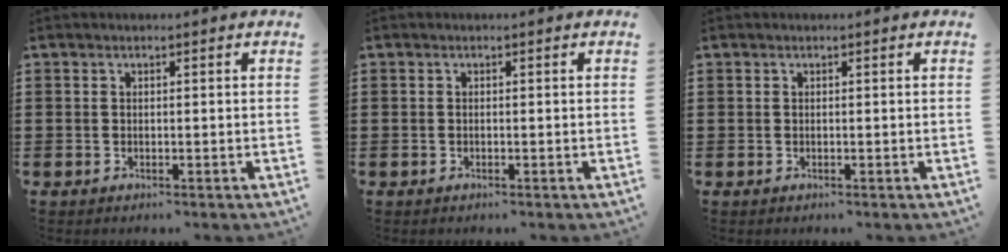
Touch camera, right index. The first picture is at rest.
{"total": 0.0}
{"total": 0.0}